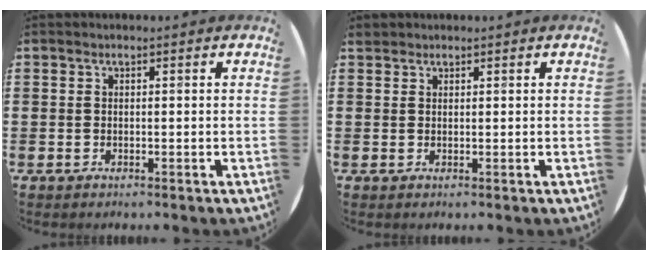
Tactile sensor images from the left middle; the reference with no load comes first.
{"total": 0.9, "force": [0.8, 0.3, -0.2], "torque": [0.002, 0.002, 0.017]}